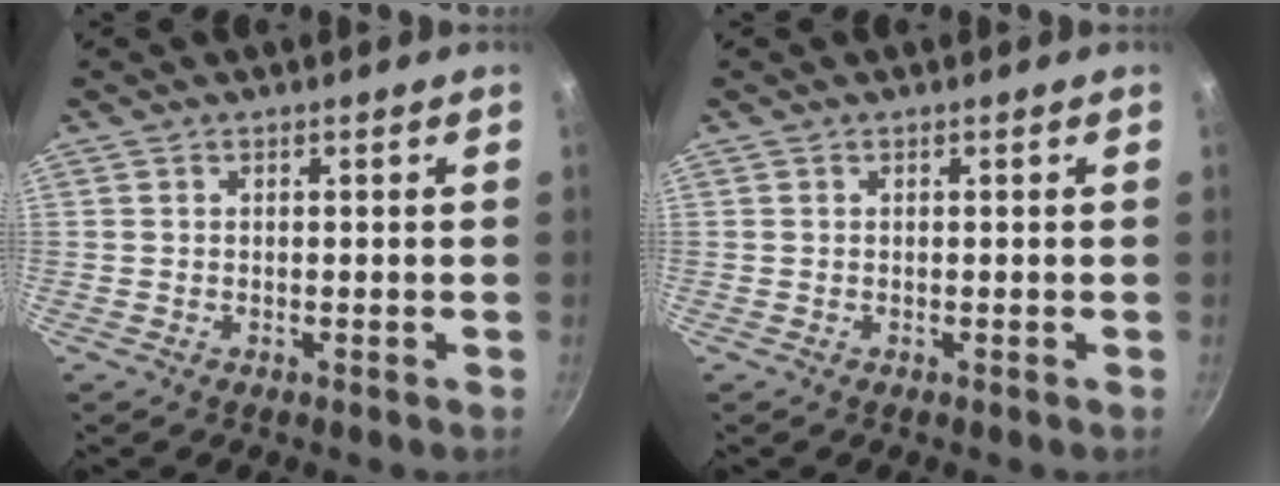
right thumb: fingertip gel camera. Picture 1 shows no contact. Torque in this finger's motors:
{"motor_torque": [-0.12, 0.12, 0.00, 0.00, 0.00]}